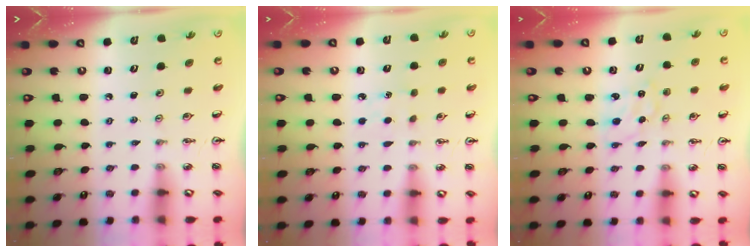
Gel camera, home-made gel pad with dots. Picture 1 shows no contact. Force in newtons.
{"total": 3.6, "press": 3.5, "slide": 0.4}
{"total": 1.7, "press": 1.7, "slide": 0.3}